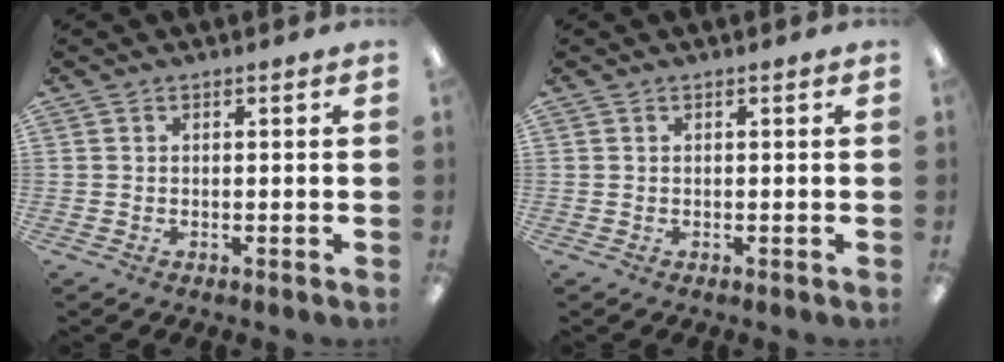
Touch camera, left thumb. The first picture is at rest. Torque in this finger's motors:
{"motor_torque": [0.00, 0.00, 0.00, 0.00, 0.00]}